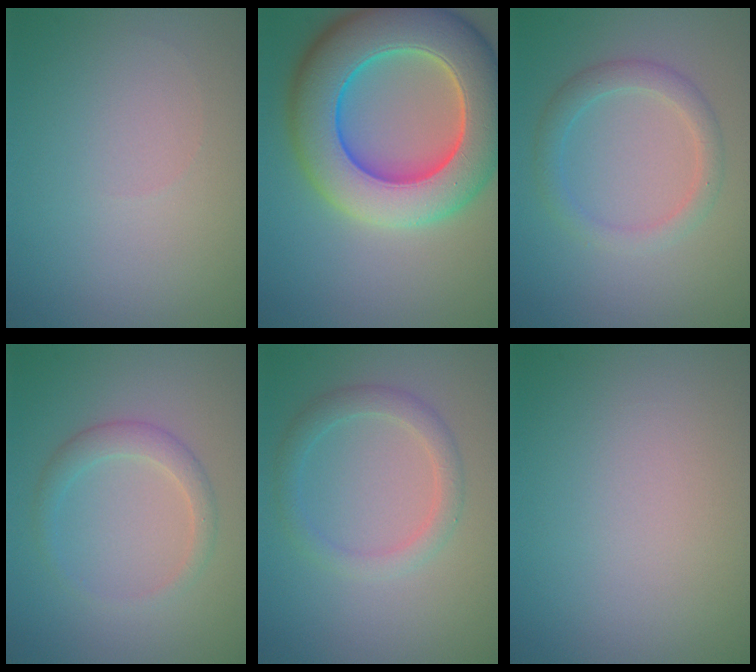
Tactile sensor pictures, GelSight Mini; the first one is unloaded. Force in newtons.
{"total": 12.5, "press": 12.5, "slide": 0.7}
{"total": 2.5, "press": 2.5, "slide": 0.1}
{"total": 2.1, "press": 2.1, "slide": 0.1}
{"total": 2.5, "press": 2.5, "slide": 0.1}
{"total": 0.0}